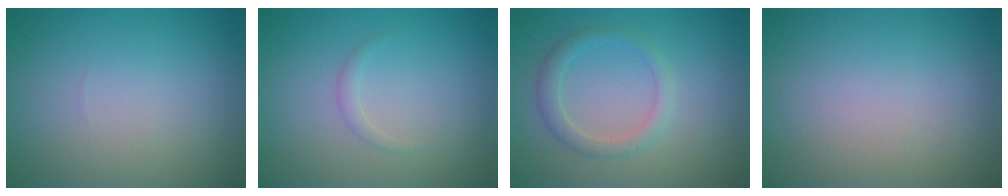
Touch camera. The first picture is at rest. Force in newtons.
{"total": 0.8, "press": 0.8, "slide": 0.0}
{"total": 2.1, "press": 2.1, "slide": 0.2}
{"total": 0.0}